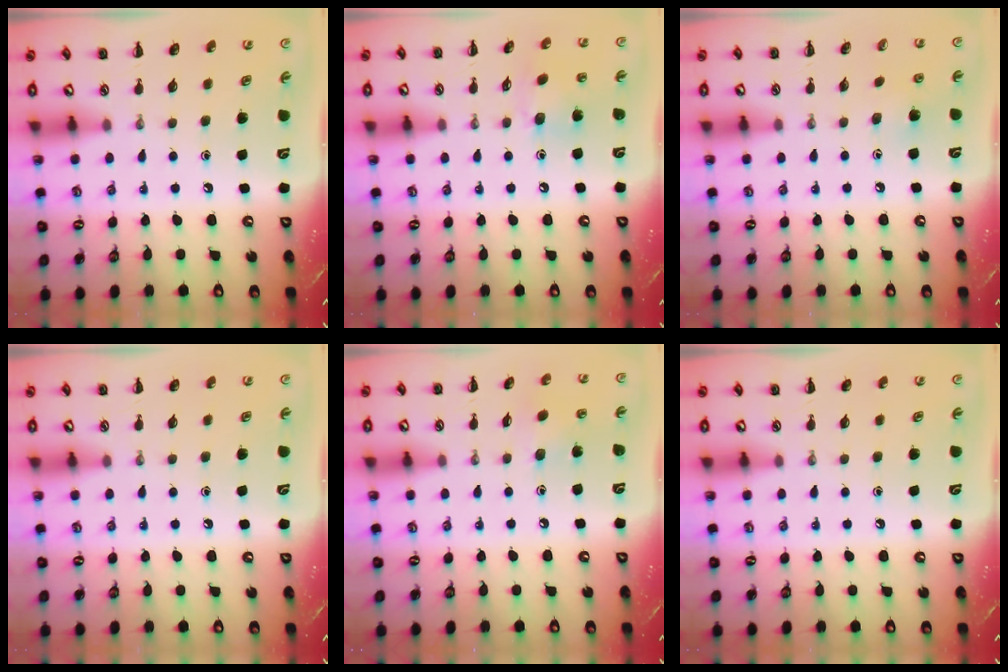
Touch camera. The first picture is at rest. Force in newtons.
{"total": 8.2, "press": 8.2, "slide": 0.9}
{"total": 3.6, "press": 3.6, "slide": 0.2}
{"total": 0.0}
{"total": 3.5, "press": 3.4, "slide": 0.7}
{"total": 0.0}